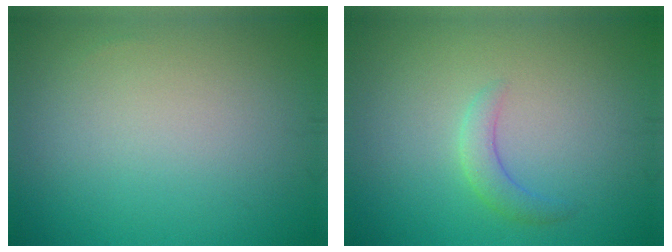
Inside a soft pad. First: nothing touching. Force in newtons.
{"total": 1.8, "press": 1.8, "slide": 0.1}